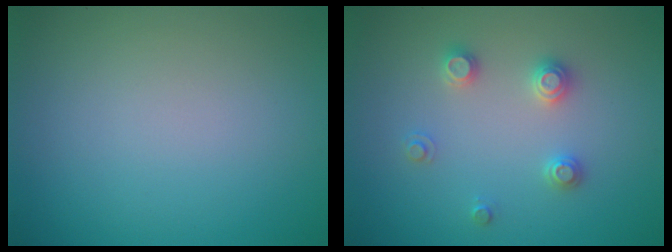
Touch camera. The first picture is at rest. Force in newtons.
{"total": 2.3, "press": 2.3, "slide": 0.2}